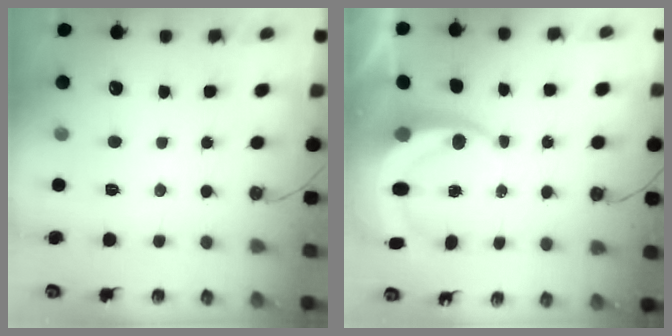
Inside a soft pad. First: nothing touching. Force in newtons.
{"total": 8.1, "press": 8.0, "slide": 1.2}